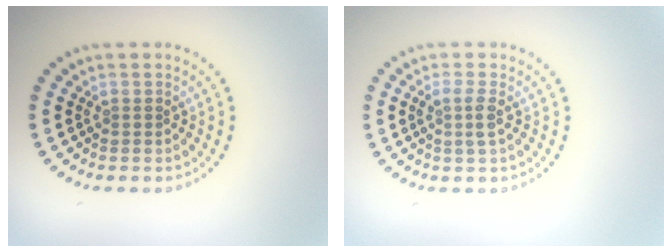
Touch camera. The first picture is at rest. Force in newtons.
{"total": 1.7, "press": 1.5, "slide": 0.6}